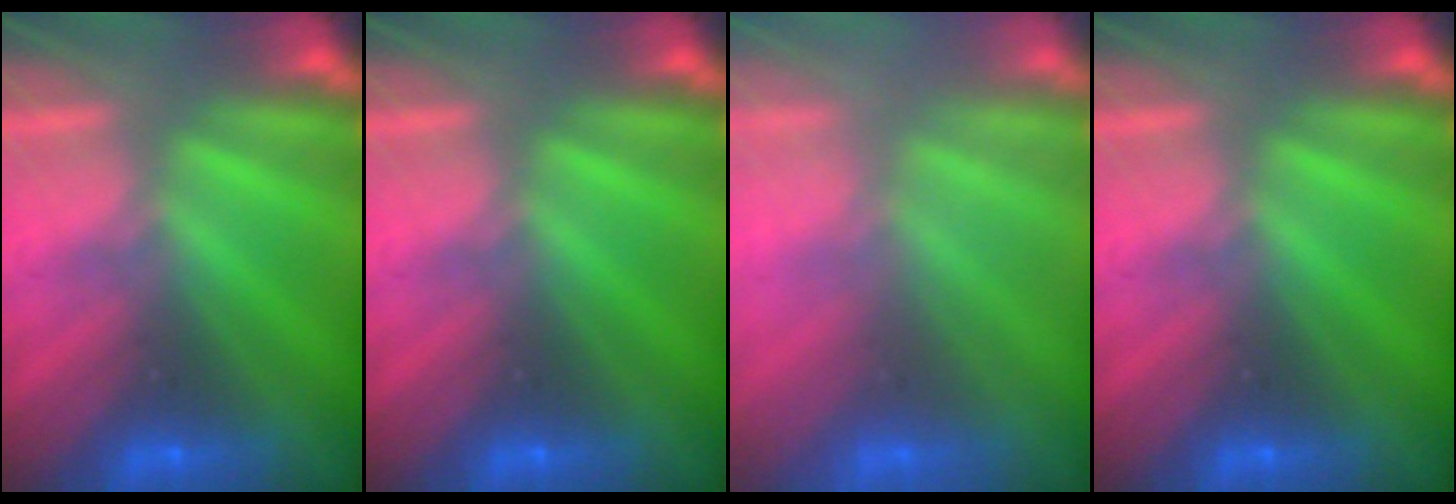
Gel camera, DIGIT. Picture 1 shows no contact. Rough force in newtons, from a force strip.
{"total": 0.0}
{"total": 3.5}
{"total": 0.0}